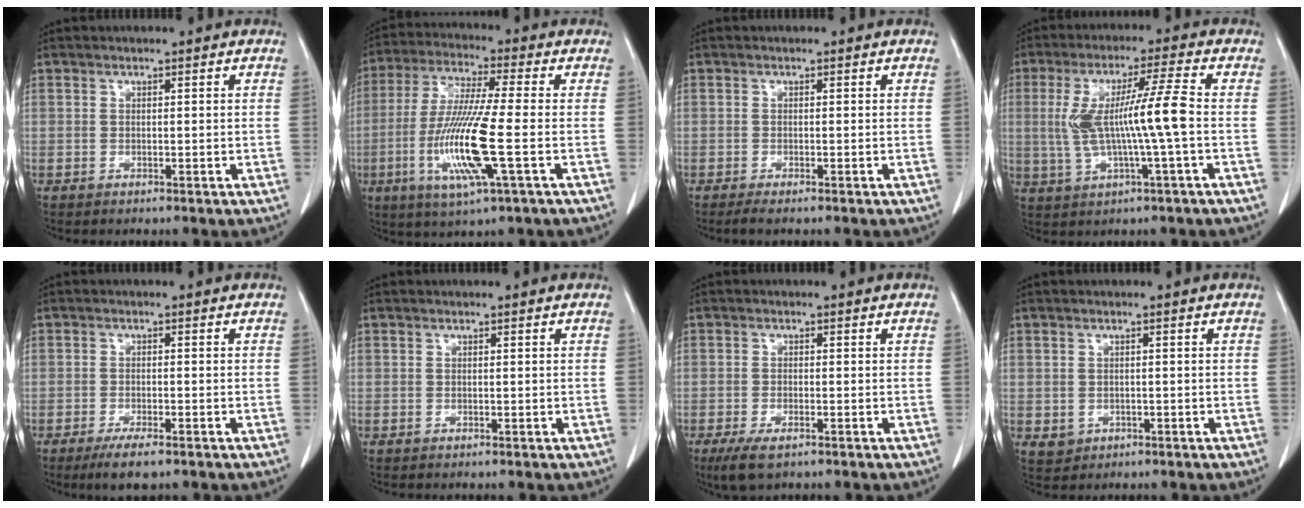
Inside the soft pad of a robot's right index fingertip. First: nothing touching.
{"total": 13.7, "force": [-3.4, 0.4, 13.2], "torque": [-0.276, -0.017, -0.070]}
{"total": 1.7, "force": [-1.3, -0.1, 1.1], "torque": [-0.019, -0.005, -0.022]}
{"total": 10.2, "force": [-0.3, -0.3, 10.2], "torque": [-0.207, 0.011, -0.002]}
{"total": 4.4, "force": [-3.1, 0.9, 3.1], "torque": [-0.054, -0.008, -0.048]}
{"total": 0.0}
{"total": 4.3, "force": [-2.7, 1.2, 3.1], "torque": [-0.063, -0.009, -0.041]}
{"total": 2.3, "force": [-0.5, 2.2, 0.5], "torque": [-0.006, 0.003, 0.004]}